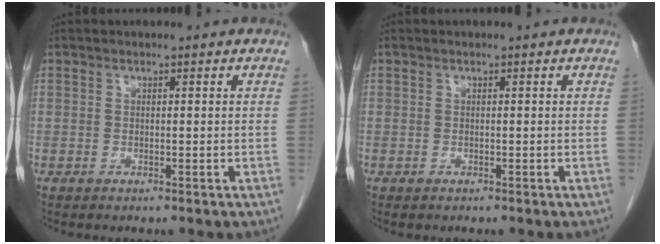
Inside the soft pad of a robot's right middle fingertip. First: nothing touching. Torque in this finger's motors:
{"motor_torque": [0.31, -0.01, -0.03, -0.01]}